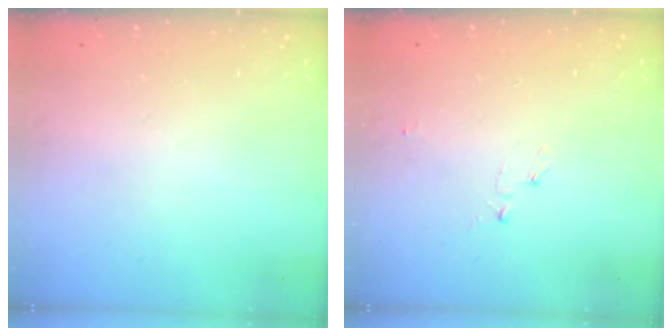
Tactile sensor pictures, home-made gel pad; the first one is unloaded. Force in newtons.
{"total": 2.8, "press": 2.8, "slide": 0.3}